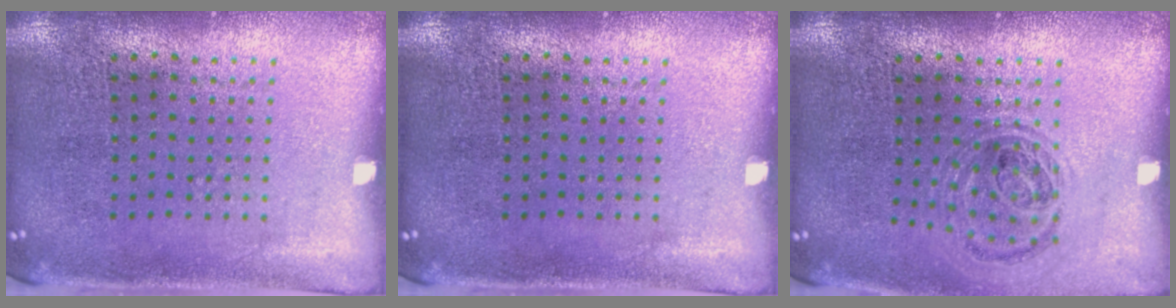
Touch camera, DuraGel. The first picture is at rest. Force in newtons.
{"total": 0.0}
{"total": 1.0, "press": 0.9, "slide": 0.2}